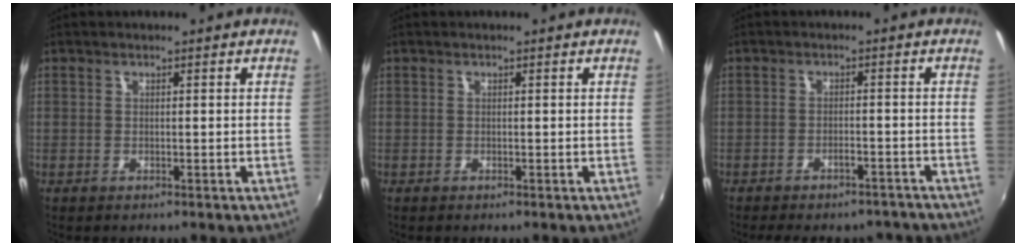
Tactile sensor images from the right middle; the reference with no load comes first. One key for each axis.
{"total": 0.0}
{"total": 11.7, "fx": -10.0, "fy": 4.2, "fz": 4.2, "tx": -0.095, "ty": 0.000, "tz": -0.118}